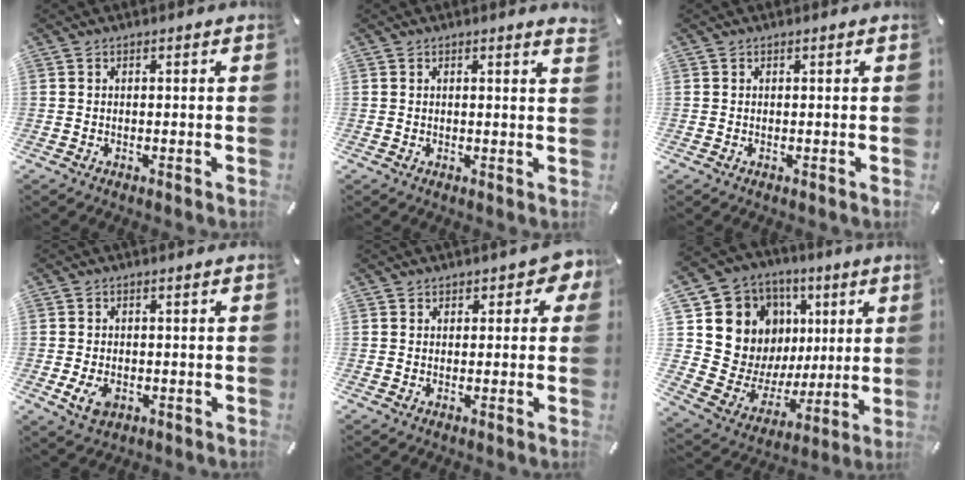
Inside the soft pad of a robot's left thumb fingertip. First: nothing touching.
{"total": 1.5, "force": [0.9, 0.0, 1.2], "torque": [-0.015, -0.003, 0.014]}
{"total": 0.0}
{"total": 3.8, "force": [-0.9, 2.7, 2.6], "torque": [-0.065, -0.002, -0.019]}
{"total": 3.2, "force": [1.4, 2.2, 1.9], "torque": [-0.013, -0.001, 0.021]}
{"total": 14.1, "force": [5.7, 12.5, 2.9], "torque": [-0.050, -0.065, 0.136]}